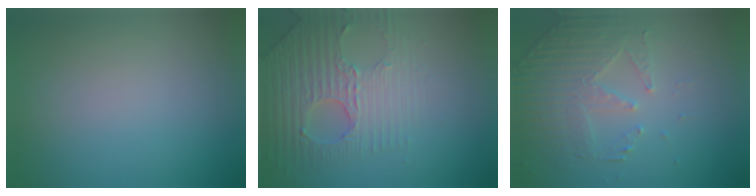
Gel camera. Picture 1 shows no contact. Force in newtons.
{"total": 4.0, "press": 3.8, "slide": 1.2}
{"total": 4.7, "press": 3.4, "slide": 3.2}